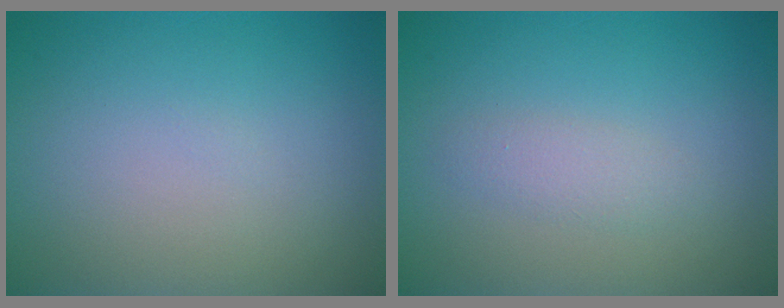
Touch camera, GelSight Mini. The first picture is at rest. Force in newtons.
{"total": 1.4, "press": 1.4, "slide": 0.1}